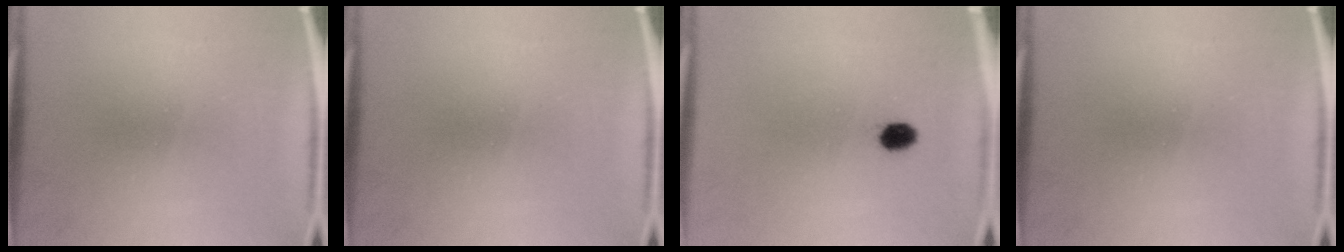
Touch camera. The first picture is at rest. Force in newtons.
{"total": 0.0}
{"total": 2.7}
{"total": 0.0}